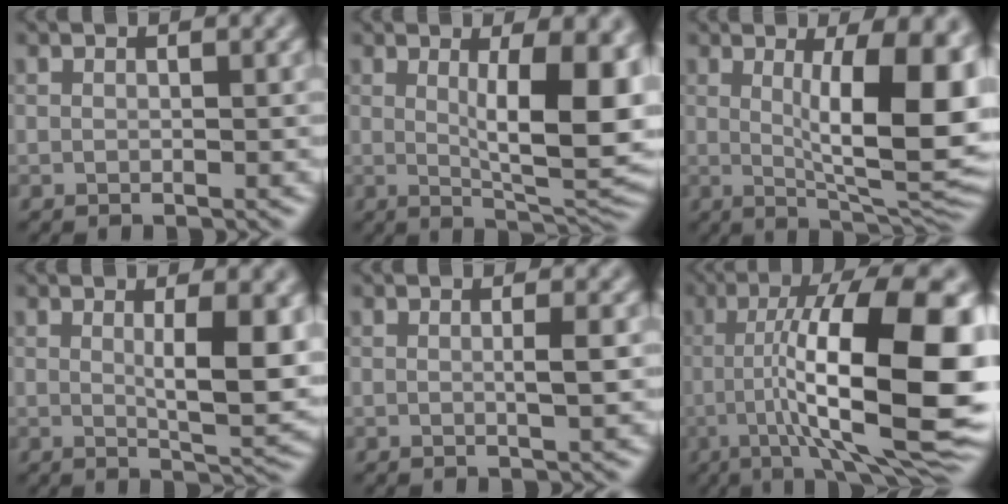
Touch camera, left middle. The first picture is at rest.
{"total": 9.9, "force": [1.4, 2.6, 9.4], "torque": [-0.130, -0.015, 0.030]}
{"total": 11.7, "force": [1.5, 3.1, 11.1], "torque": [-0.149, -0.012, 0.031]}
{"total": 5.9, "force": [1.0, 1.4, 5.7], "torque": [-0.083, -0.010, 0.022]}
{"total": 1.4, "force": [0.0, 0.3, 1.4], "torque": [-0.021, 0.001, -0.003]}
{"total": 14.7, "force": [-1.5, 3.2, 14.2], "torque": [-0.205, 0.024, -0.019]}